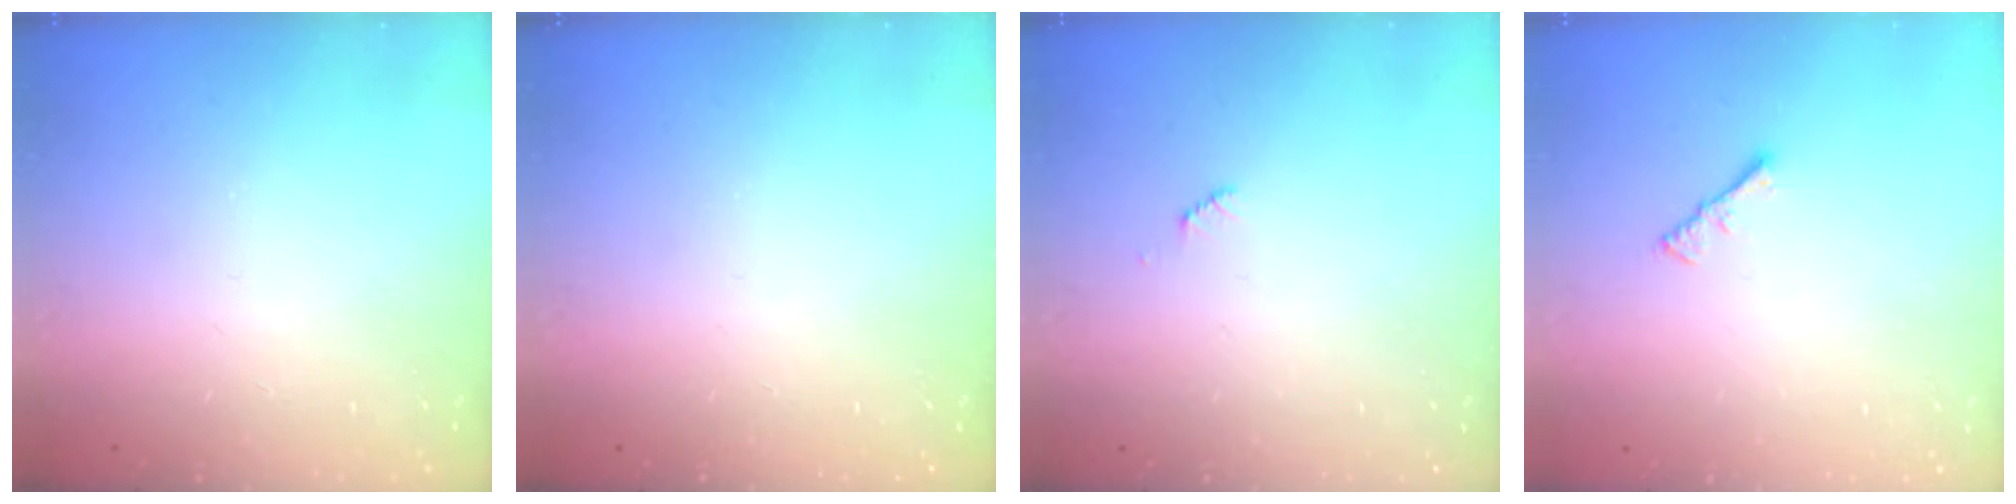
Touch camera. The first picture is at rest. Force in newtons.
{"total": 0.0}
{"total": 2.5, "press": 2.5, "slide": 0.4}
{"total": 1.3, "press": 1.2, "slide": 0.4}